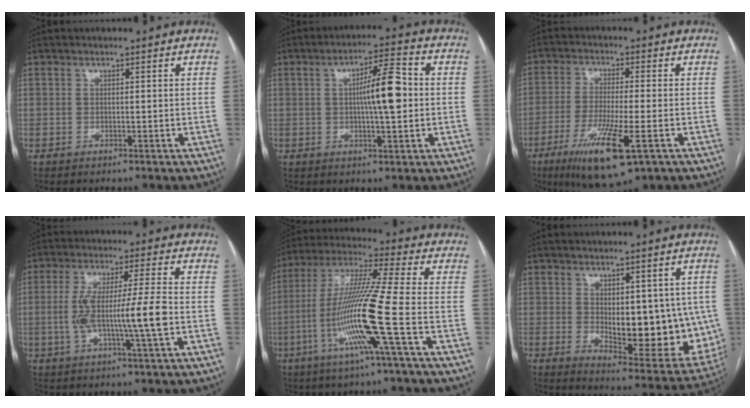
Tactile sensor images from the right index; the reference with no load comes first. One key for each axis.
{"total": 8.5, "fx": 0.3, "fy": 1.3, "fz": 8.4, "tx": -0.140, "ty": 0.015, "tz": 0.002}
{"total": 12.3, "fx": -5.8, "fy": 1.6, "fz": 10.7, "tx": -0.202, "ty": -0.035, "tz": -0.096}
{"total": 10.4, "fx": -1.8, "fy": -0.2, "fz": 10.3, "tx": -0.198, "ty": 0.004, "tz": -0.034}
{"total": 15.5, "fx": -4.8, "fy": -1.8, "fz": 14.6, "tx": -0.296, "ty": -0.013, "tz": -0.101}
{"total": 16.0, "fx": -0.4, "fy": 6.6, "fz": 14.6, "tx": -0.176, "ty": -0.009, "tz": 0.018}